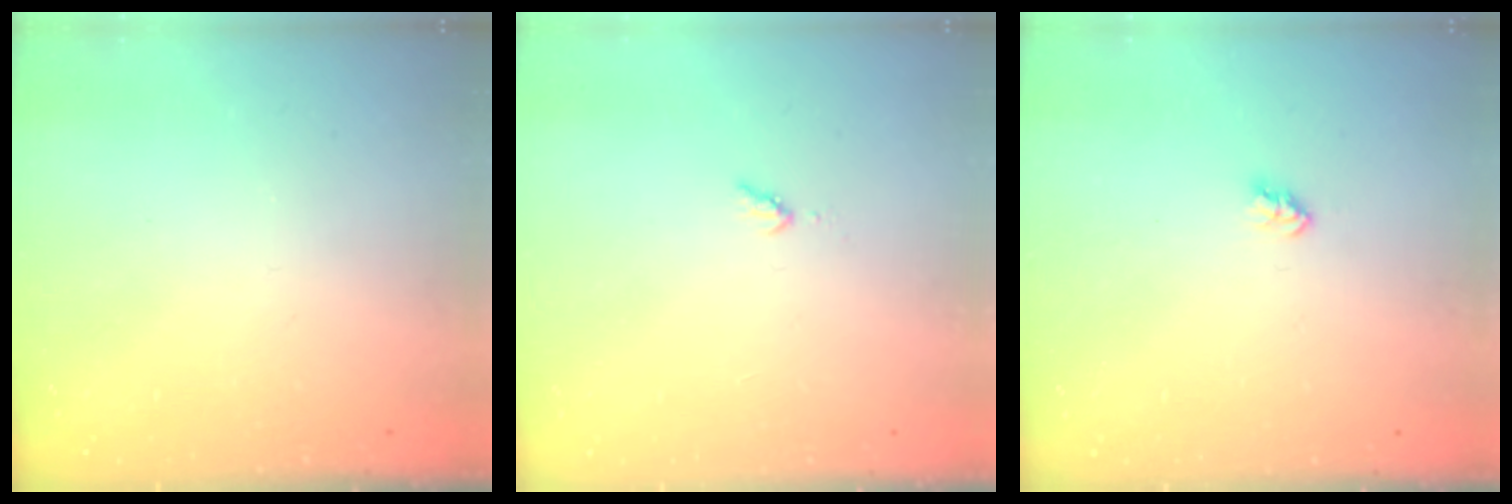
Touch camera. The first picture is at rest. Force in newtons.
{"total": 2.8, "press": 2.8, "slide": 0.4}
{"total": 2.7, "press": 2.7, "slide": 0.4}